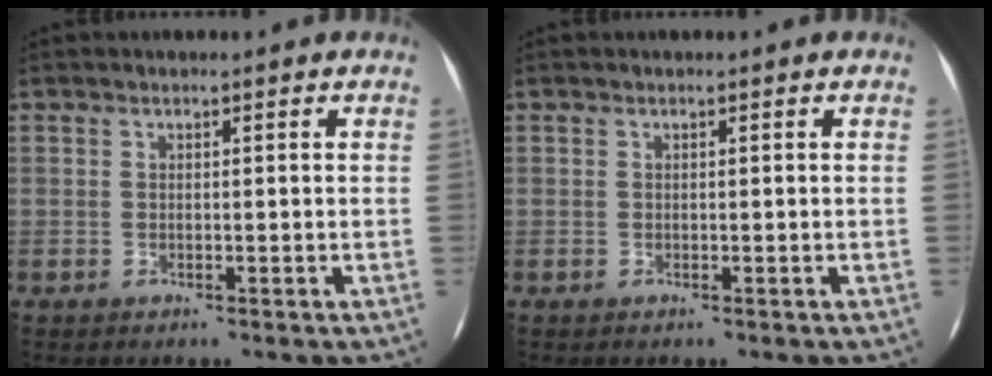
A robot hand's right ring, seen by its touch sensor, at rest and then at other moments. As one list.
[{"total": 0.0}]